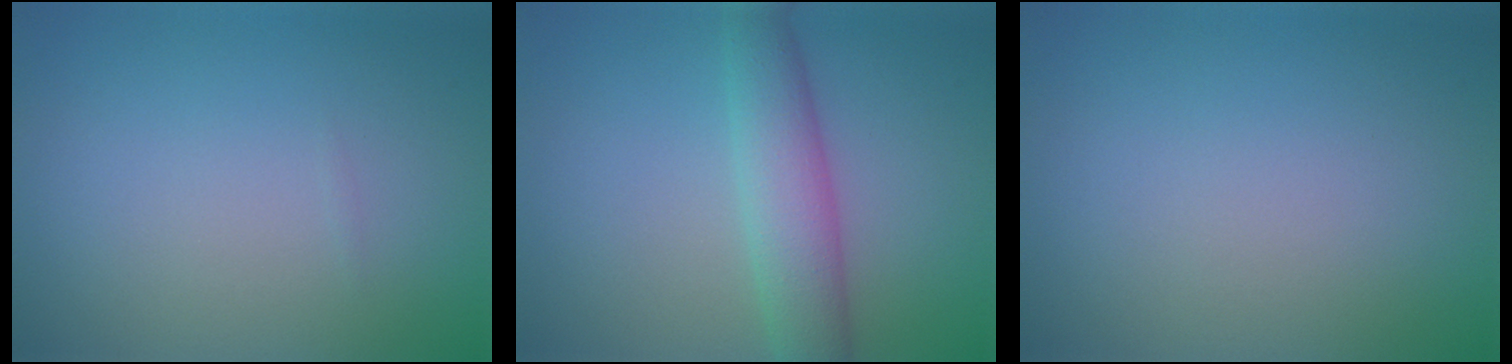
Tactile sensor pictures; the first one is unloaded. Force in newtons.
{"total": 4.6, "press": 4.6, "slide": 0.1}
{"total": 0.0}